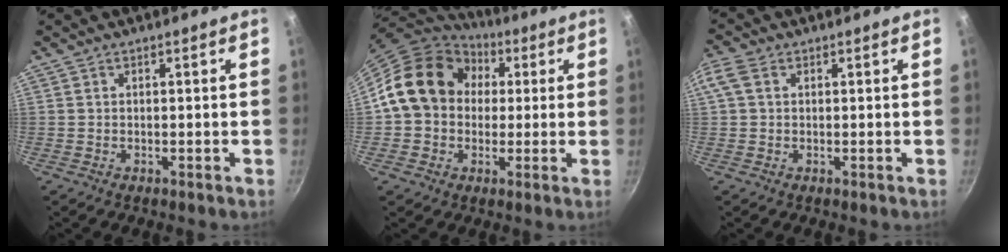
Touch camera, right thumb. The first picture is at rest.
{"total": 16.9, "force": [2.7, 13.9, 9.2], "torque": [-0.131, 0.032, 0.031]}
{"total": 3.5, "force": [1.0, 2.5, 2.3], "torque": [-0.051, 0.013, 0.017]}